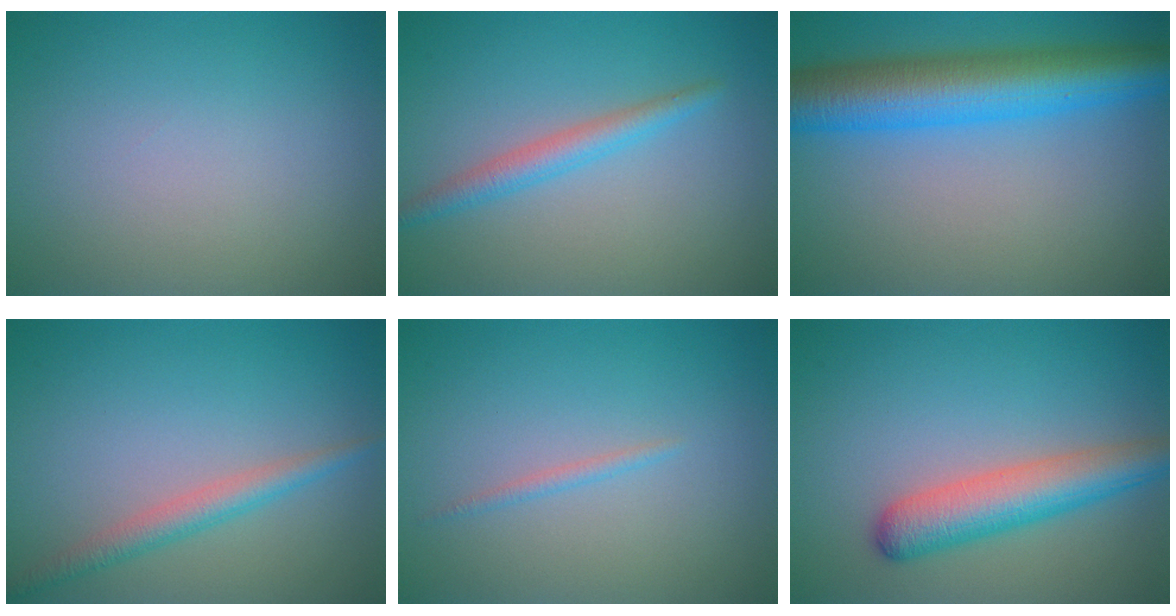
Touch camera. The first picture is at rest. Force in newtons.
{"total": 2.4, "press": 2.4, "slide": 0.1}
{"total": 9.2, "press": 9.2, "slide": 0.1}
{"total": 2.5, "press": 2.5, "slide": 0.0}
{"total": 0.8, "press": 0.8, "slide": 0.0}
{"total": 5.2, "press": 5.2, "slide": 0.3}